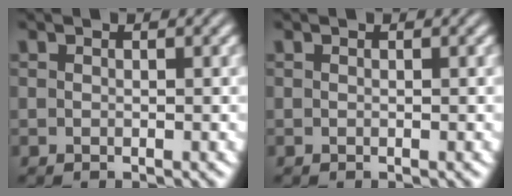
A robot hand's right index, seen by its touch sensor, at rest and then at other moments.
{"total": 0.0}